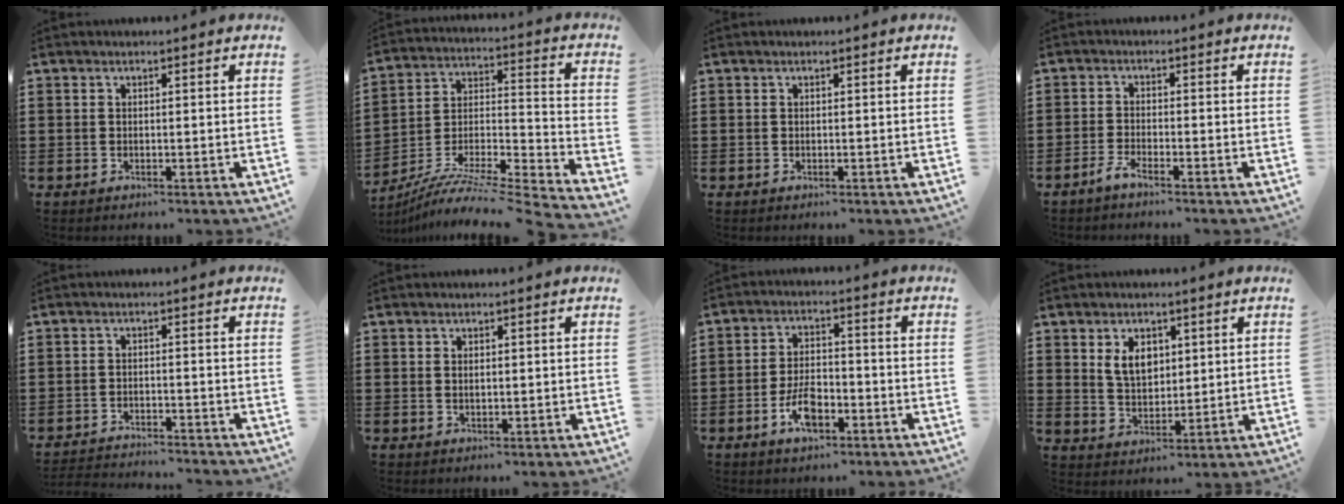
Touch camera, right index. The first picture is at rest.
{"total": 8.2, "force": [-7.2, 0.2, 3.9], "torque": [-0.066, -0.001, -0.148]}
{"total": 0.0}
{"total": 1.9, "force": [-1.7, -0.1, 0.8], "torque": [-0.022, -0.002, -0.034]}
{"total": 2.7, "force": [-2.7, -0.1, -0.2], "torque": [-0.002, 0.000, -0.059]}
{"total": 1.0, "force": [0.2, 0.4, 0.9], "torque": [-0.019, 0.003, 0.002]}
{"total": 6.3, "force": [-2.7, 3.0, 4.8], "torque": [-0.103, 0.002, -0.054]}
{"total": 5.3, "force": [2.1, 3.5, 3.3], "torque": [-0.070, 0.009, 0.035]}